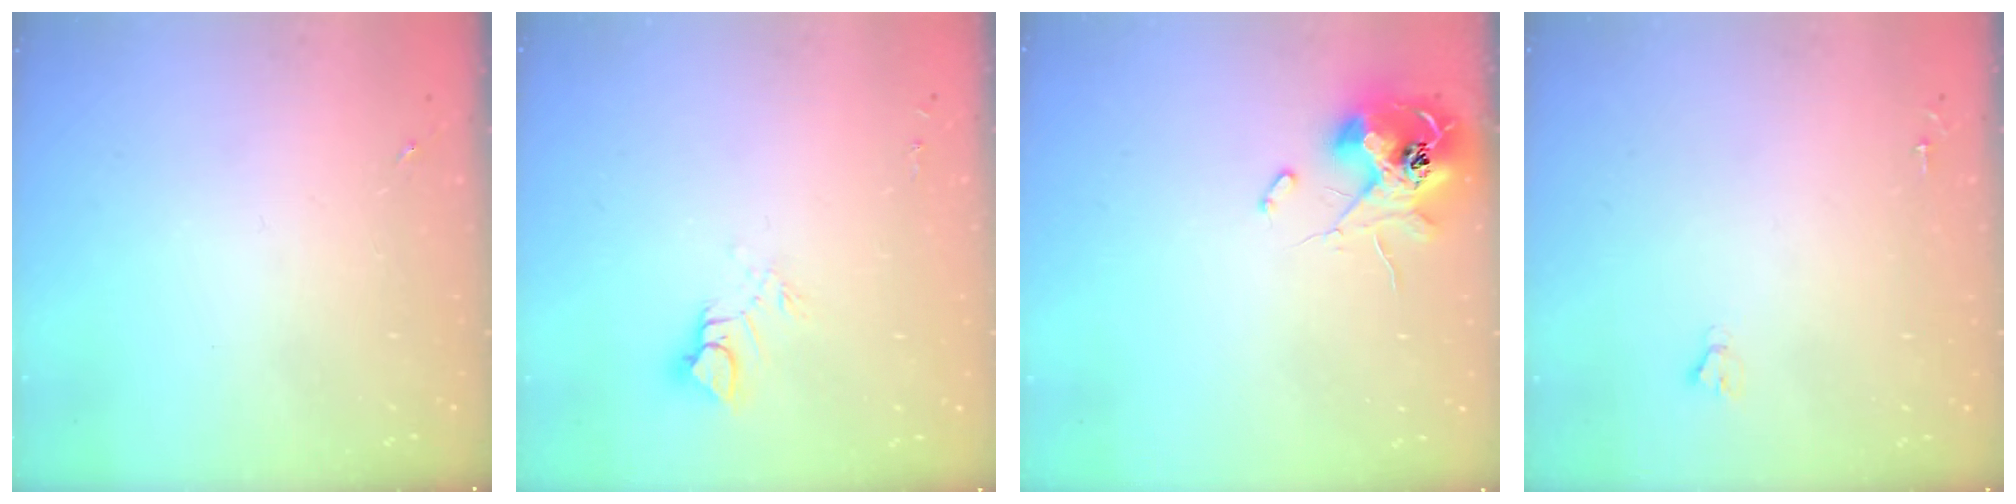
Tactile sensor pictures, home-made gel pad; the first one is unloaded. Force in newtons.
{"total": 6.3, "press": 6.3, "slide": 0.5}
{"total": 12.4, "press": 12.4, "slide": 1.0}
{"total": 1.8, "press": 1.8, "slide": 0.1}